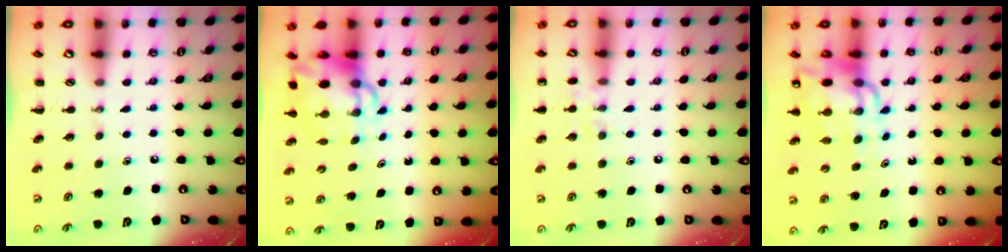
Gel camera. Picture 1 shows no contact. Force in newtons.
{"total": 7.6, "press": 7.2, "slide": 2.2}
{"total": 6.9, "press": 6.5, "slide": 2.1}
{"total": 11.7, "press": 11.1, "slide": 3.6}